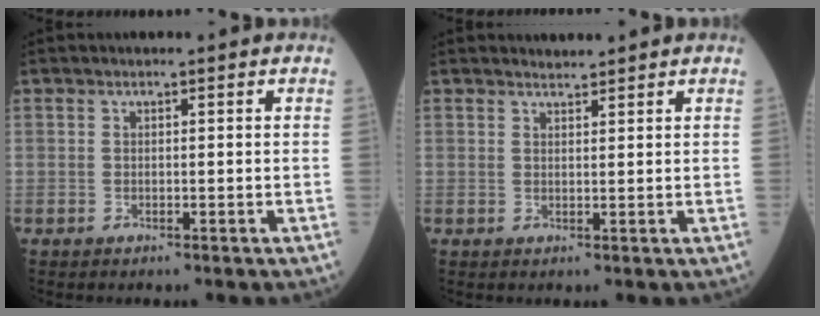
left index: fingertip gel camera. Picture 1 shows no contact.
{"total": 1.3, "force": [1.3, 0.0, -0.1], "torque": [-0.008, 0.003, 0.025]}